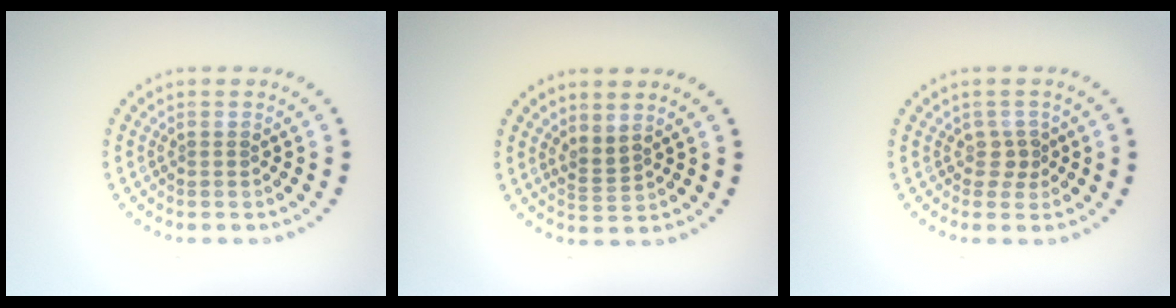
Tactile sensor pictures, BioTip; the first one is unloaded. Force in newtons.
{"total": 1.8, "press": 1.2, "slide": 1.2}
{"total": 1.5, "press": 1.1, "slide": 1.0}